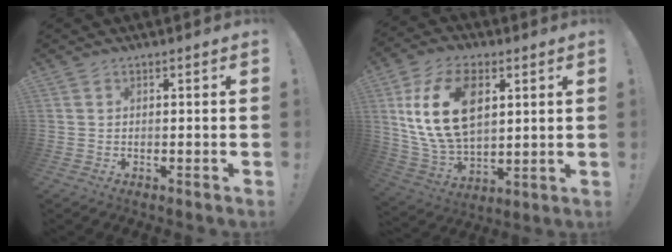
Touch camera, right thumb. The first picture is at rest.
{"total": 19.9, "force": [5.9, 12.6, 14.2], "torque": [-0.279, -0.012, 0.101]}